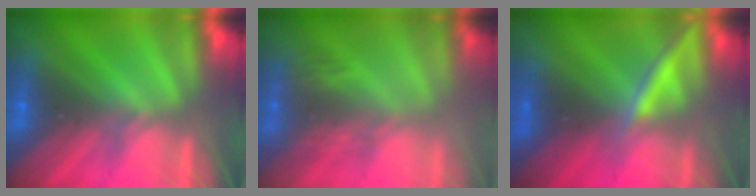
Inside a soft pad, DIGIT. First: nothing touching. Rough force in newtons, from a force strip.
{"total": 3.7}
{"total": 2.2}